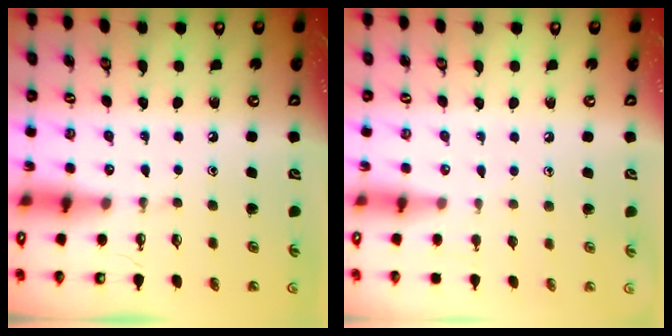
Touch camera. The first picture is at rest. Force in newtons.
{"total": 3.7, "press": 3.6, "slide": 0.4}